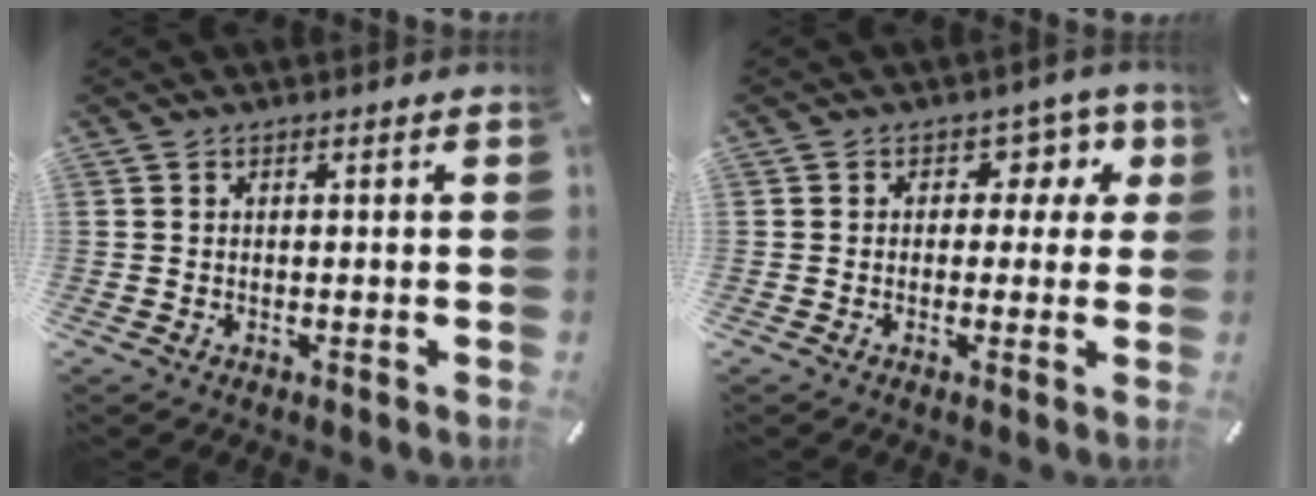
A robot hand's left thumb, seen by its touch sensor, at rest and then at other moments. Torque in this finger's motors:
{"motor_torque": [0.05, -0.29, 0.15, 0.15, -0.01]}